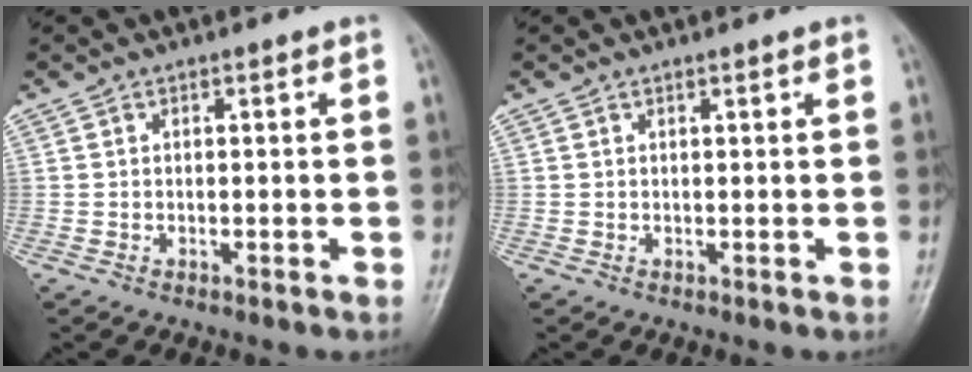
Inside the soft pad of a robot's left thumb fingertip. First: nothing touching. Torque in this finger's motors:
{"motor_torque": [-0.13, -0.08, -0.01, 0.00, -0.01]}